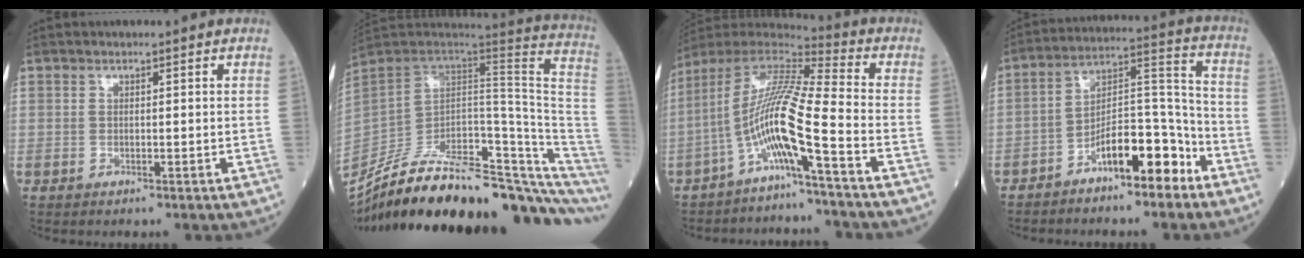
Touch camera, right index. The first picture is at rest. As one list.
[{"total": 29.4, "force": [-23.3, 5.2, 17.2], "torque": [-0.191, -0.004, -0.345]}, {"total": 11.9, "force": [-5.0, -0.7, 10.8], "torque": [-0.213, 0.011, -0.105]}, {"total": 10.8, "force": [-6.7, 3.4, 7.7], "torque": [-0.128, 0.032, -0.113]}]